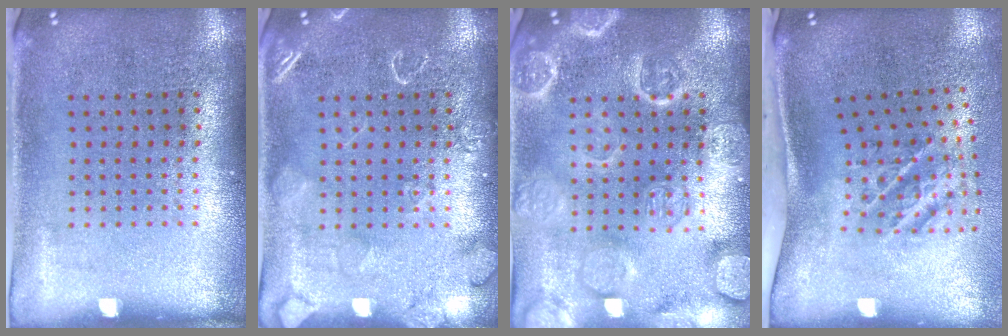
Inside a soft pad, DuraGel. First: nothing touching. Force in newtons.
{"total": 2.4, "press": 2.4, "slide": 0.4}
{"total": 3.6, "press": 3.5, "slide": 0.4}
{"total": 2.3, "press": 1.3, "slide": 1.9}